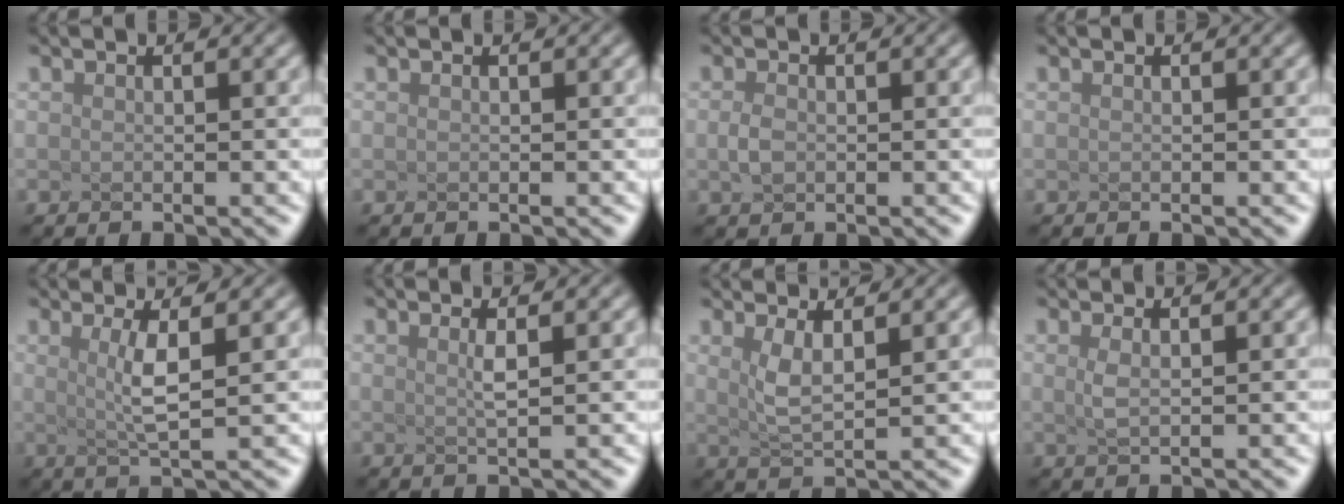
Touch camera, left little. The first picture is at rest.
{"total": 0.0}
{"total": 1.5, "force": [-1.2, -0.7, -0.5], "torque": [-0.031, -0.006, 0.022]}
{"total": 0.0}
{"total": 2.2, "force": [-0.5, -0.8, 2.0], "torque": [-0.071, -0.008, 0.036]}
{"total": 1.2, "force": [-0.7, -0.9, 0.2], "torque": [-0.036, -0.006, 0.023]}
{"total": 1.5, "force": [0.2, -0.7, 1.3], "torque": [-0.057, -0.009, 0.047]}
{"total": 0.6, "force": [-0.2, -0.5, 0.3], "torque": [-0.033, -0.005, 0.018]}